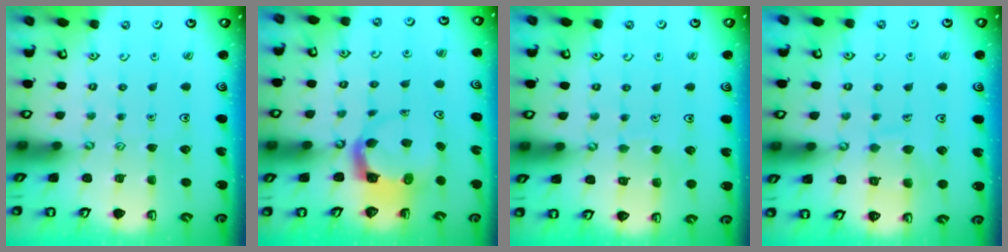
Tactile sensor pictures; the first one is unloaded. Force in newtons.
{"total": 3.9, "press": 3.9, "slide": 0.3}
{"total": 5.5, "press": 5.5, "slide": 0.5}
{"total": 8.0, "press": 8.0, "slide": 0.8}